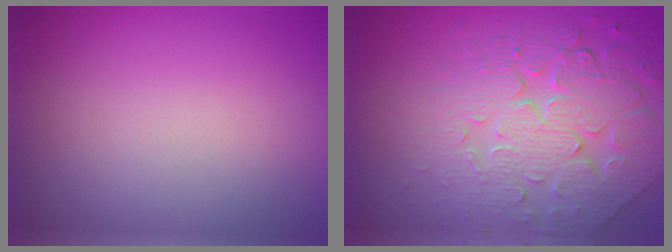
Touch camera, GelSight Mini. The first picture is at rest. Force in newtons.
{"total": 7.5, "press": 5.9, "slide": 4.7}